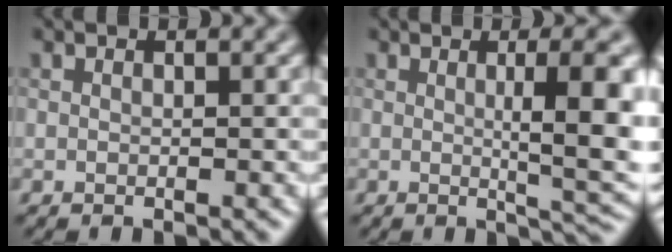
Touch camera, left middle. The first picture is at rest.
{"total": 6.9, "force": [0.4, 1.6, 6.7], "torque": [-0.086, -0.001, 0.008]}